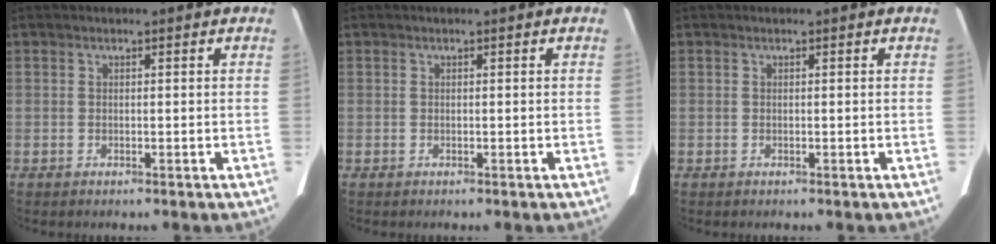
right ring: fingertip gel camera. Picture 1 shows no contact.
{"total": 0.0}
{"total": 0.0}